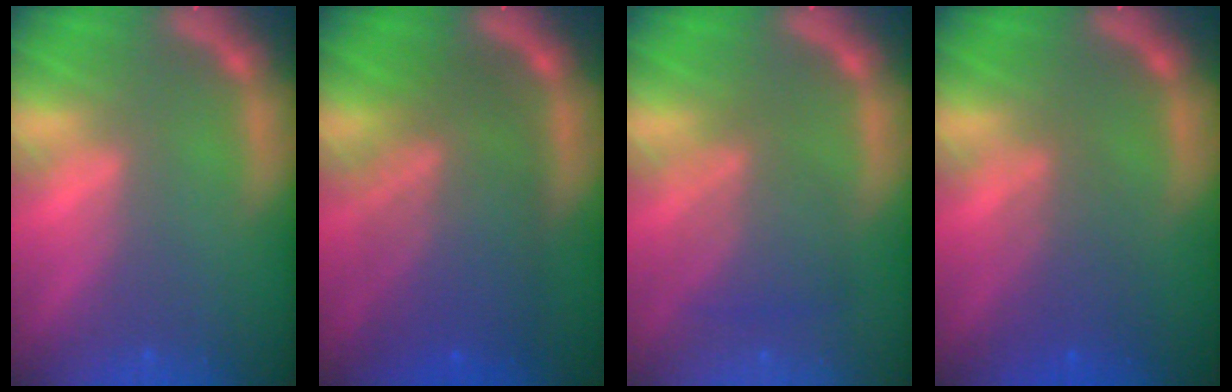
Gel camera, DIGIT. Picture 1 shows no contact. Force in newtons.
{"total": 9.1}
{"total": 4.6}
{"total": 3.6}